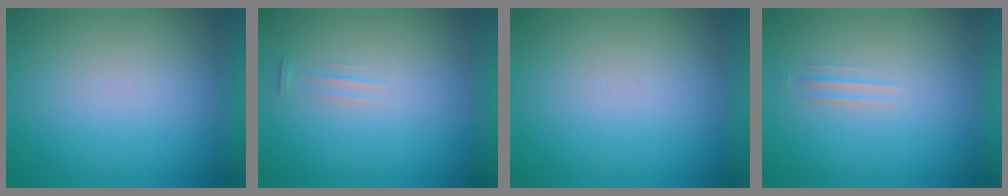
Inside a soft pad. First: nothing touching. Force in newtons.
{"total": 1.4}
{"total": 0.0}
{"total": 1.2}